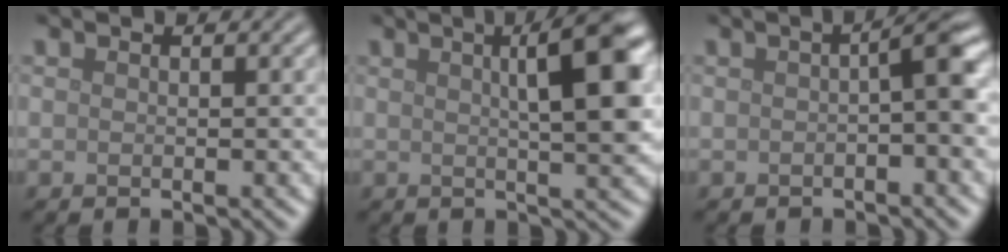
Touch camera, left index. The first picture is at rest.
{"total": 7.8, "force": [2.0, 1.8, 7.3], "torque": [-0.073, 0.017, 0.025]}
{"total": 2.9, "force": [-0.1, 0.3, 2.9], "torque": [-0.041, 0.013, -0.003]}